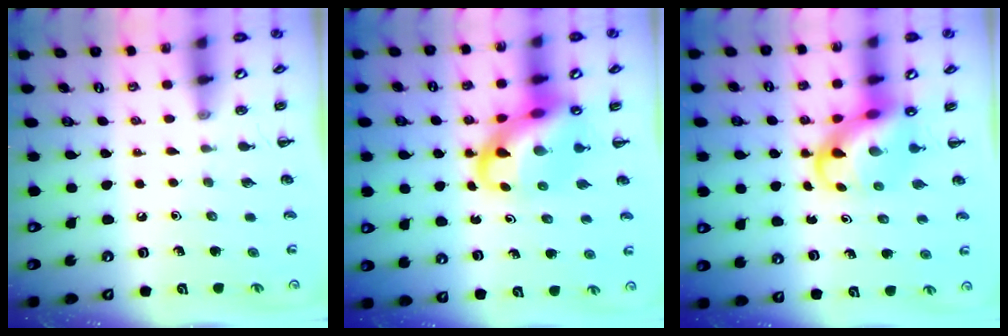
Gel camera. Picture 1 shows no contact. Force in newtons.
{"total": 12.6, "press": 12.1, "slide": 3.4}
{"total": 8.7, "press": 8.3, "slide": 2.5}